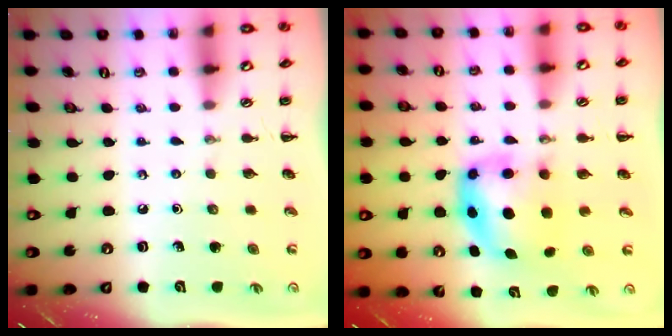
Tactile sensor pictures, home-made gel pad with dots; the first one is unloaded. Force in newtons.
{"total": 5.7, "press": 5.6, "slide": 1.2}